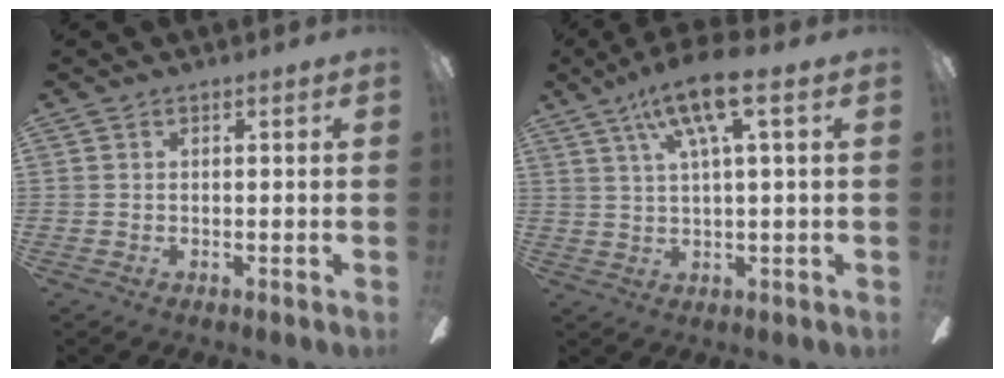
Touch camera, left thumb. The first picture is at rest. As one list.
[{"total": 11.8, "force": [5.8, 2.7, 9.9], "torque": [-0.177, -0.011, 0.099]}]